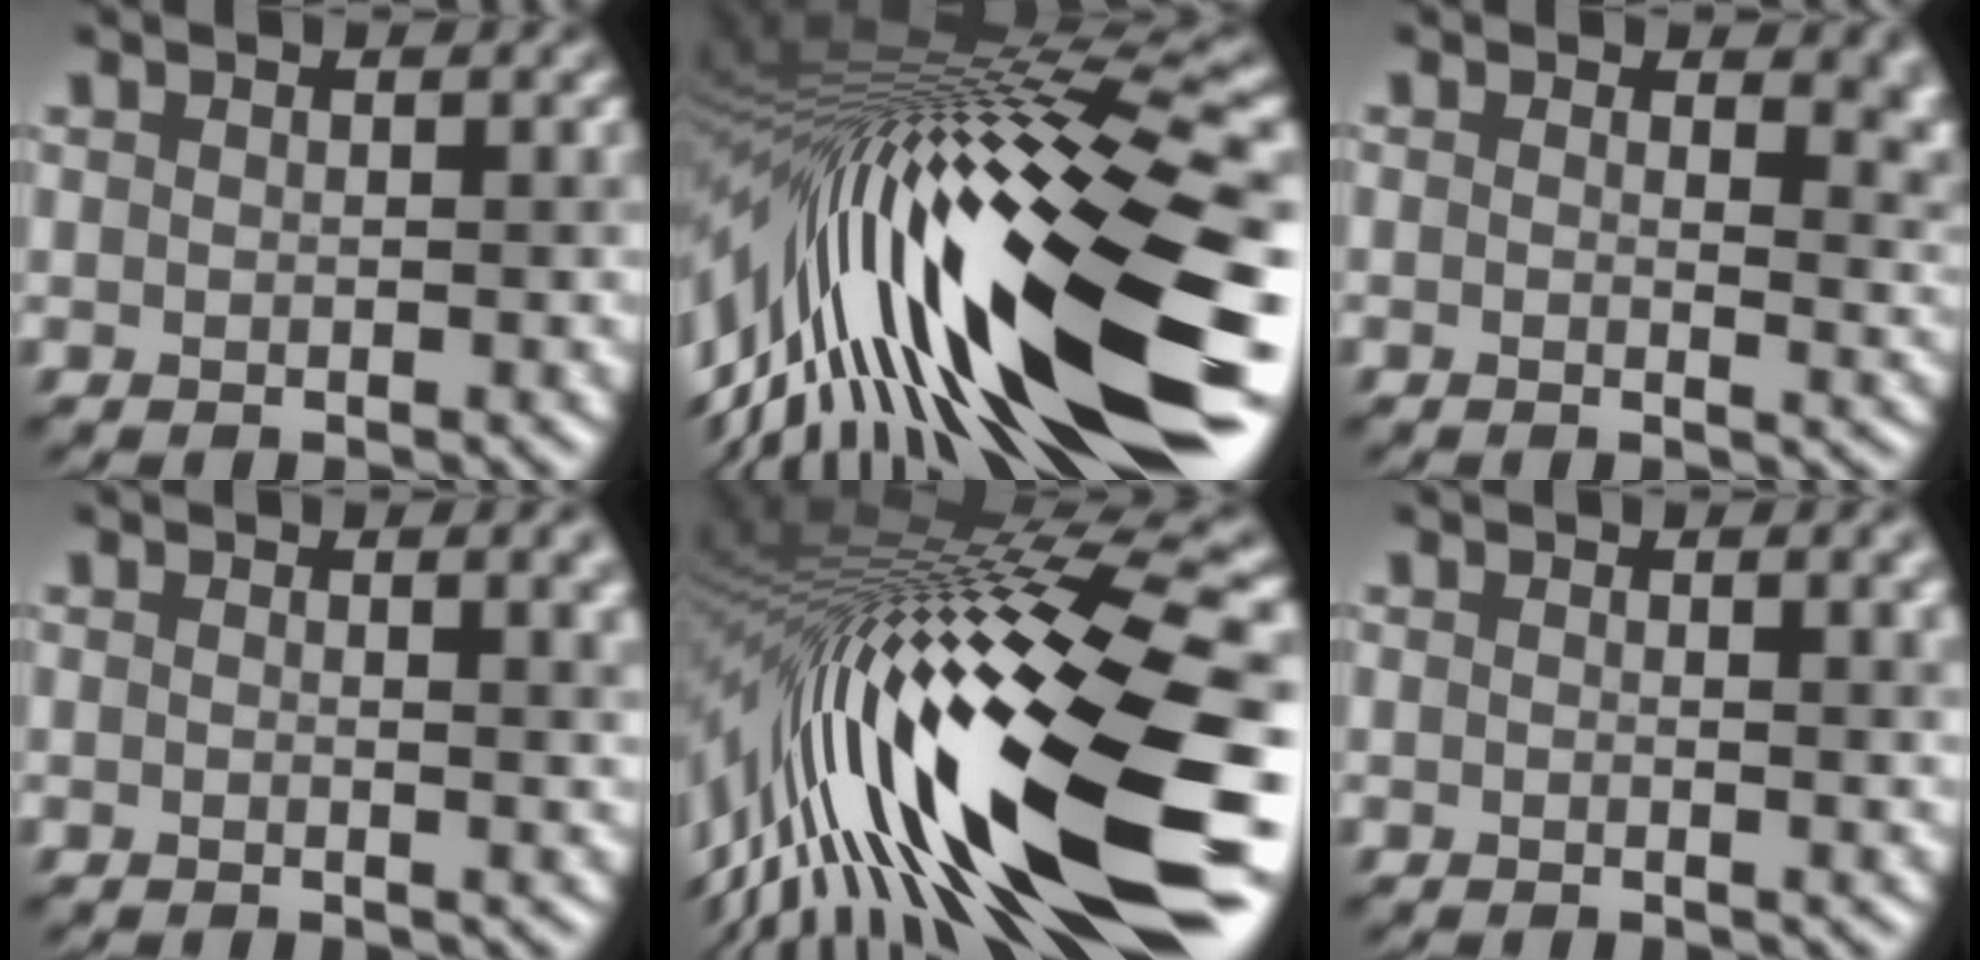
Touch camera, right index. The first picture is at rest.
{"total": 19.0, "force": [-2.5, 4.7, 18.2], "torque": [-0.288, 0.007, -0.050]}
{"total": 5.7, "force": [1.9, 2.9, 4.5], "torque": [-0.021, 0.004, 0.011]}
{"total": 4.6, "force": [1.1, 2.0, 4.0], "torque": [-0.024, 0.014, -0.008]}
{"total": 18.5, "force": [-4.3, 4.8, 17.3], "torque": [-0.287, 0.002, -0.077]}
{"total": 3.7, "force": [0.9, 1.6, 3.3], "torque": [-0.023, 0.009, -0.011]}